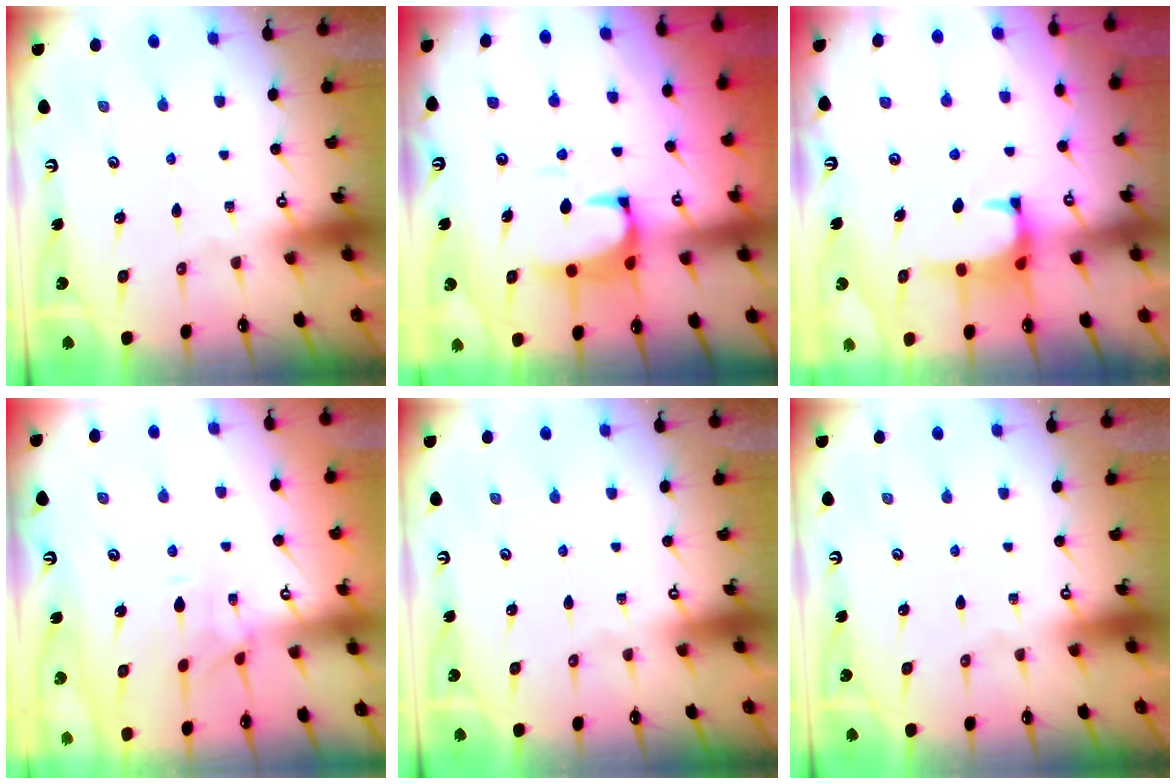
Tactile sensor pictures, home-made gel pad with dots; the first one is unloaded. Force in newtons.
{"total": 2.5, "press": 2.3, "slide": 1.1}
{"total": 1.2, "press": 1.1, "slide": 0.6}
{"total": 1.2, "press": 0.7, "slide": 1.0}
{"total": 0.0}
{"total": 0.0}